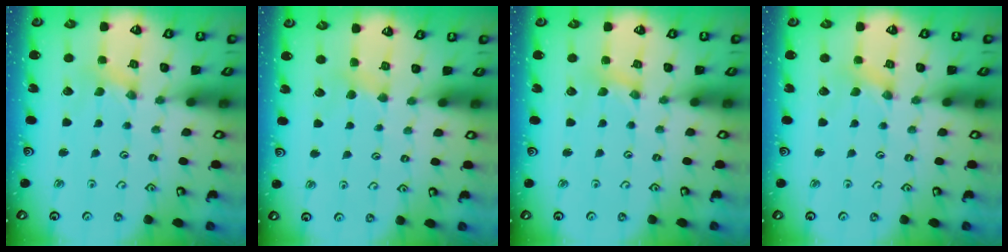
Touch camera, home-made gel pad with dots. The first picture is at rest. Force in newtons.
{"total": 3.5, "press": 3.5, "slide": 0.5}
{"total": 1.4, "press": 1.4, "slide": 0.3}
{"total": 0.0}